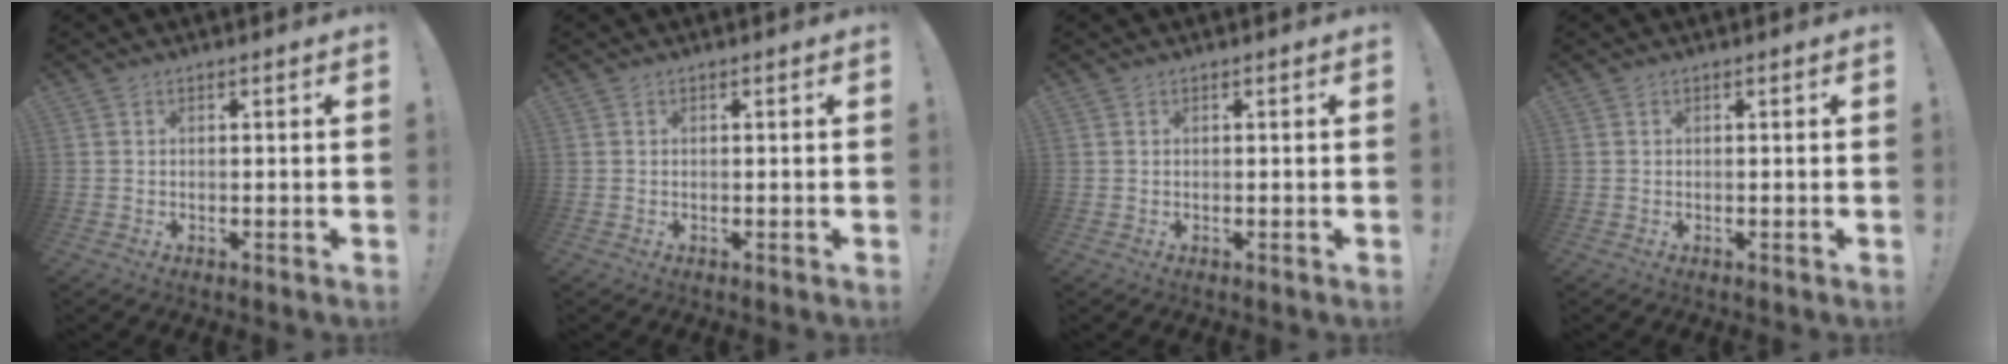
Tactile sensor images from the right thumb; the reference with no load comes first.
{"total": 0.0}
{"total": 0.0}
{"total": 0.0}